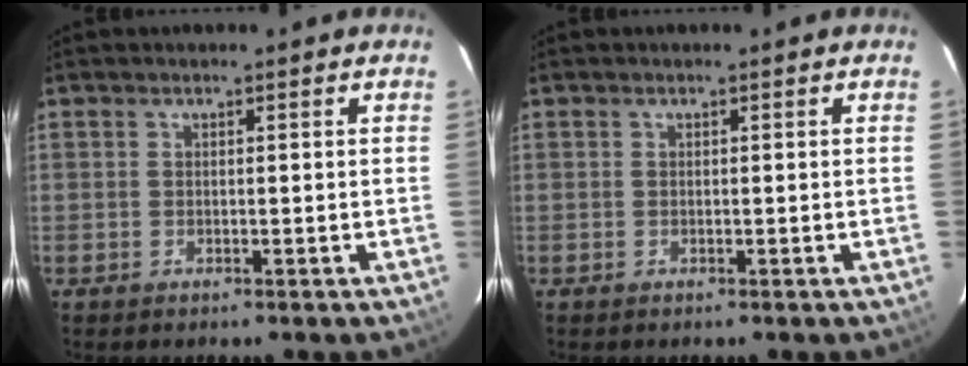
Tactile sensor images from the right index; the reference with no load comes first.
{"total": 0.0}